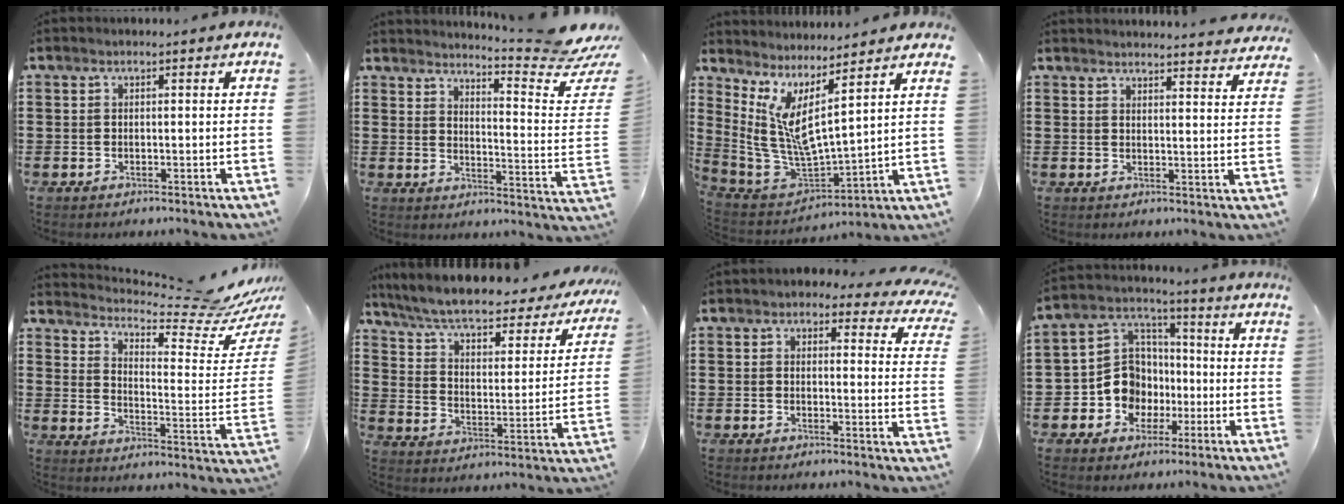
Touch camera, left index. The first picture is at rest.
{"total": 5.7, "force": [4.9, -0.9, 2.7], "torque": [-0.052, -0.056, 0.073]}
{"total": 6.8, "force": [2.2, 1.8, 6.2], "torque": [-0.163, -0.060, 0.029]}
{"total": 3.3, "force": [3.2, -0.6, 0.2], "torque": [-0.008, -0.022, 0.057]}
{"total": 6.8, "force": [6.0, 0.8, 3.0], "torque": [-0.067, -0.062, 0.098]}
{"total": 6.3, "force": [5.3, 1.1, 3.2], "torque": [-0.086, -0.039, 0.085]}
{"total": 3.0, "force": [2.3, 1.5, 1.1], "torque": [-0.027, -0.004, 0.038]}
{"total": 9.8, "force": [-1.9, 9.0, 3.4], "torque": [-0.119, 0.007, -0.034]}